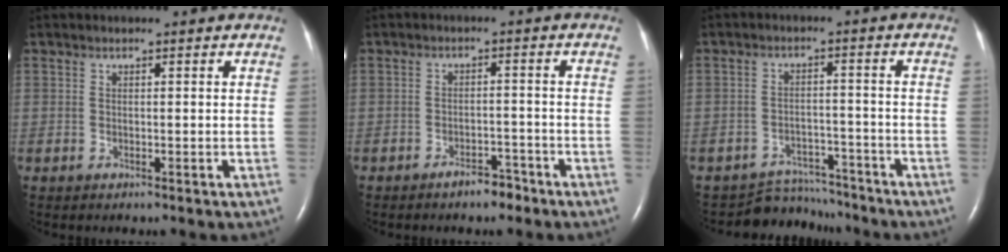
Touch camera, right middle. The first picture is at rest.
{"total": 3.1, "force": [-2.6, 1.0, 1.5], "torque": [-0.027, 0.001, -0.038]}
{"total": 6.3, "force": [-6.0, 1.6, -1.1], "torque": [0.013, 0.013, -0.092]}